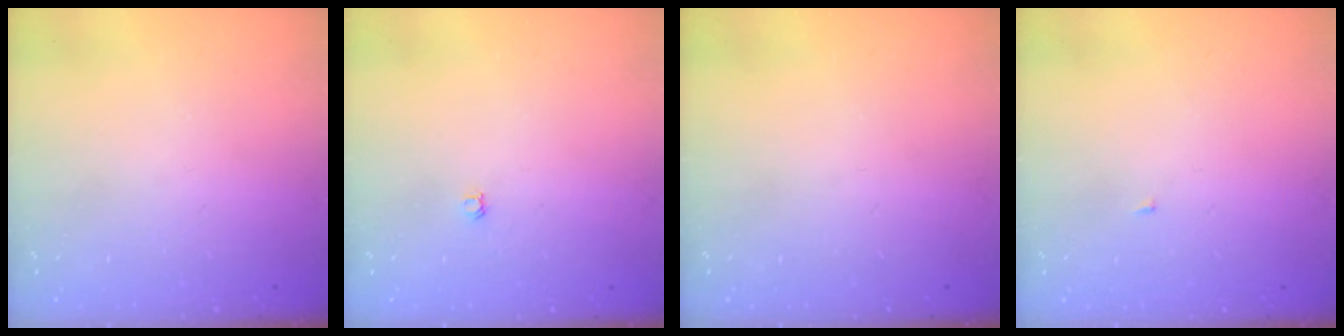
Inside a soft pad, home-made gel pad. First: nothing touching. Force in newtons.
{"total": 3.0, "press": 3.0, "slide": 0.4}
{"total": 0.0}
{"total": 1.8, "press": 1.8, "slide": 0.2}